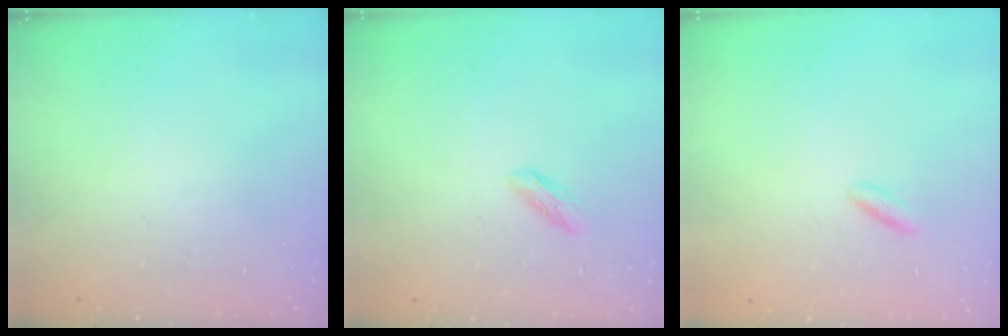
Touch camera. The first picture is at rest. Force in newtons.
{"total": 2.7, "press": 2.6, "slide": 0.8}
{"total": 2.3, "press": 2.1, "slide": 1.0}